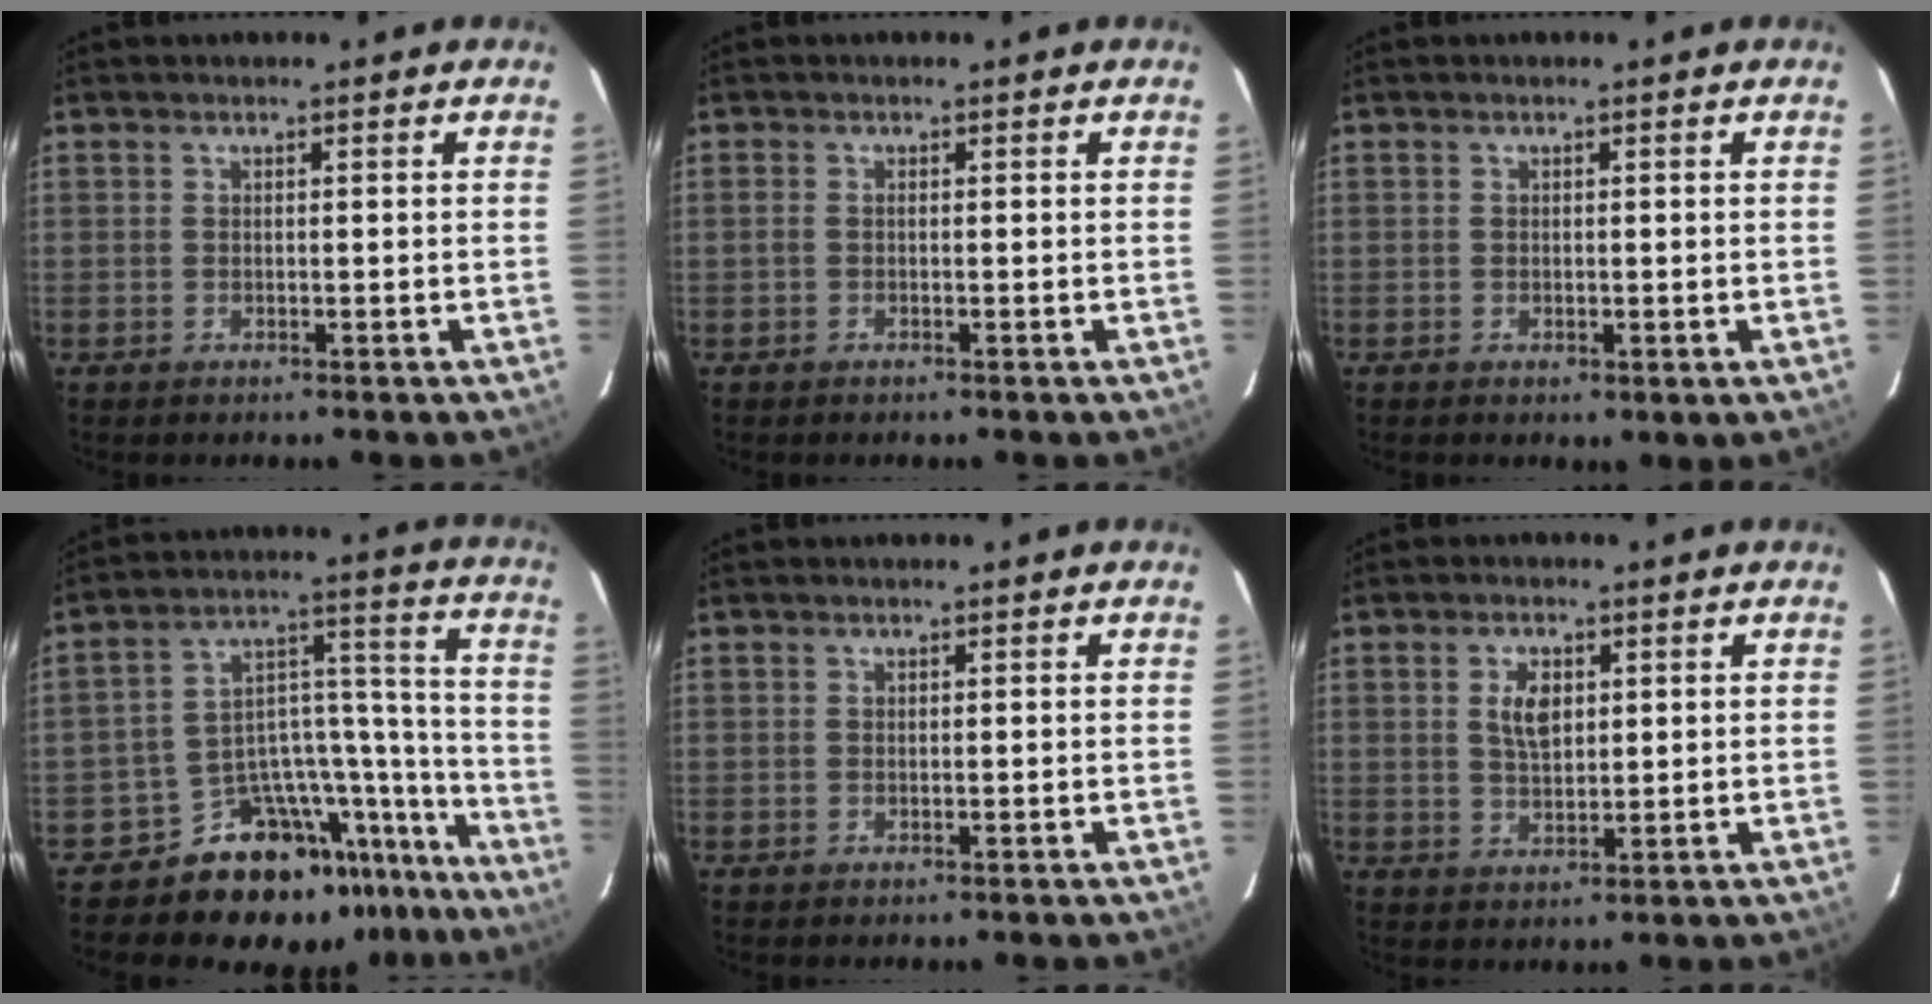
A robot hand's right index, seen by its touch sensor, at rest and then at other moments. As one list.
[{"total": 0.5, "force": [-0.2, 0.3, 0.4], "torque": [-0.005, 0.002, -0.004]}, {"total": 1.2, "force": [-0.1, 0.7, 1.0], "torque": [-0.017, -0.004, -0.003]}, {"total": 19.2, "force": [-16.2, 9.0, 4.8], "torque": [-0.058, 0.083, -0.235]}, {"total": 0.0}, {"total": 4.9, "force": [1.4, 2.8, 3.8], "torque": [-0.068, 0.005, 0.030]}]